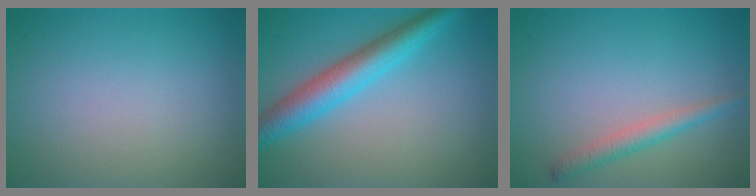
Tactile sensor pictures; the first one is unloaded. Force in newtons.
{"total": 5.3, "press": 5.3, "slide": 0.2}
{"total": 2.2, "press": 2.2, "slide": 0.0}